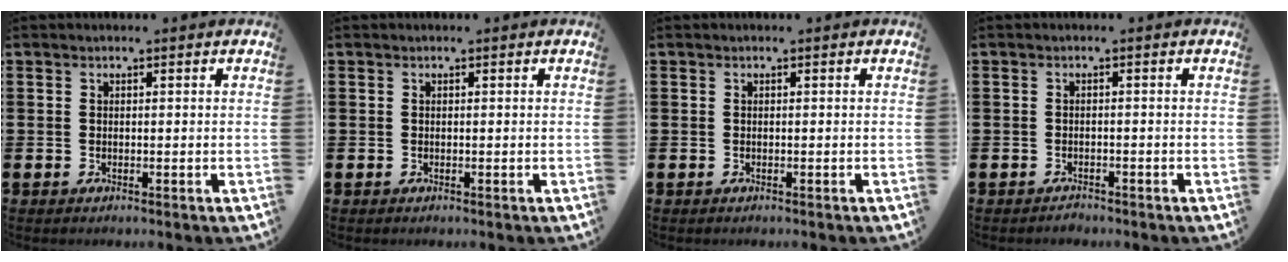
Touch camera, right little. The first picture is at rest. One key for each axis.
{"total": 0.0}
{"total": 0.0}
{"total": 0.8, "fx": -0.8, "fy": 0.2, "fz": 0.0, "tx": -0.002, "ty": 0.001, "tz": -0.017}